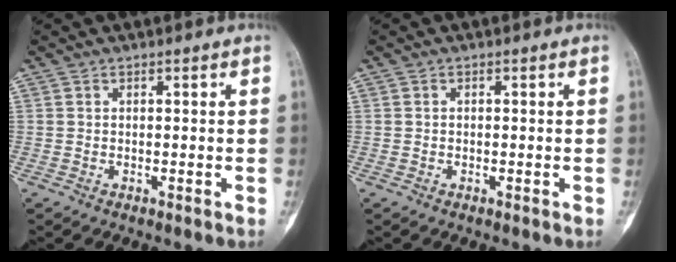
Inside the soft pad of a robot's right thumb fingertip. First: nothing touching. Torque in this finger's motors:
{"motor_torque": [-0.56, 0.14, 0.15, -0.24, -0.12]}